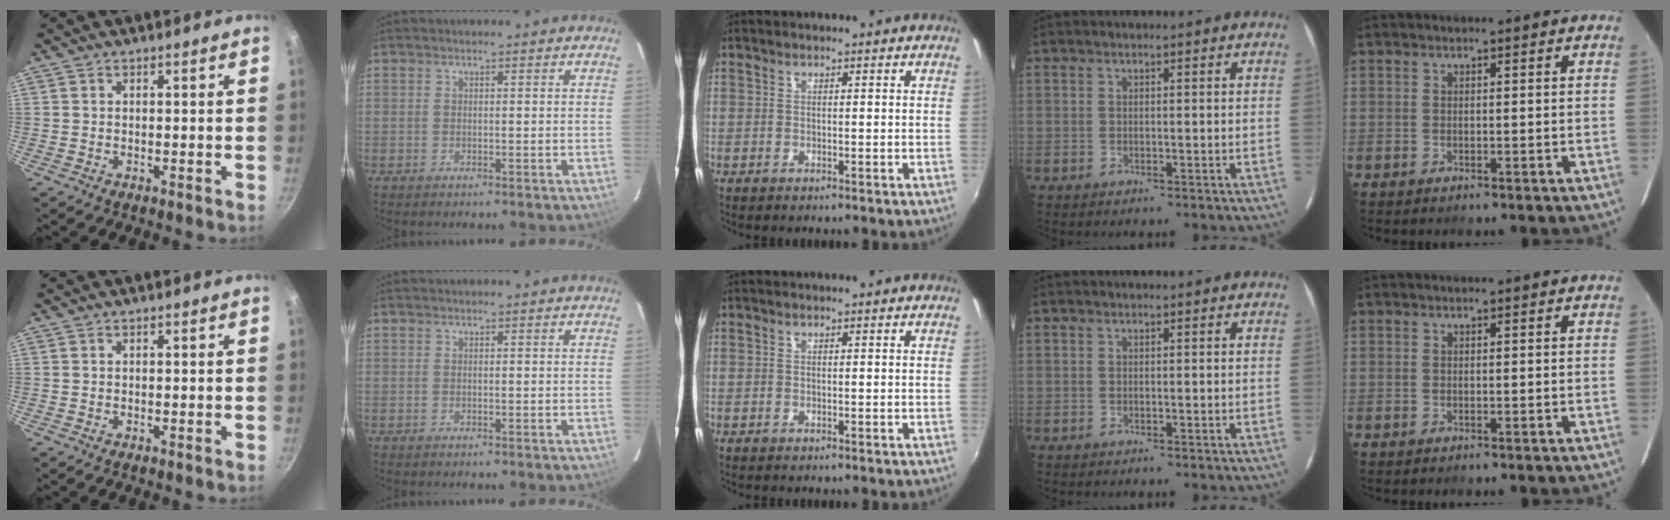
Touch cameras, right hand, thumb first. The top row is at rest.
{}